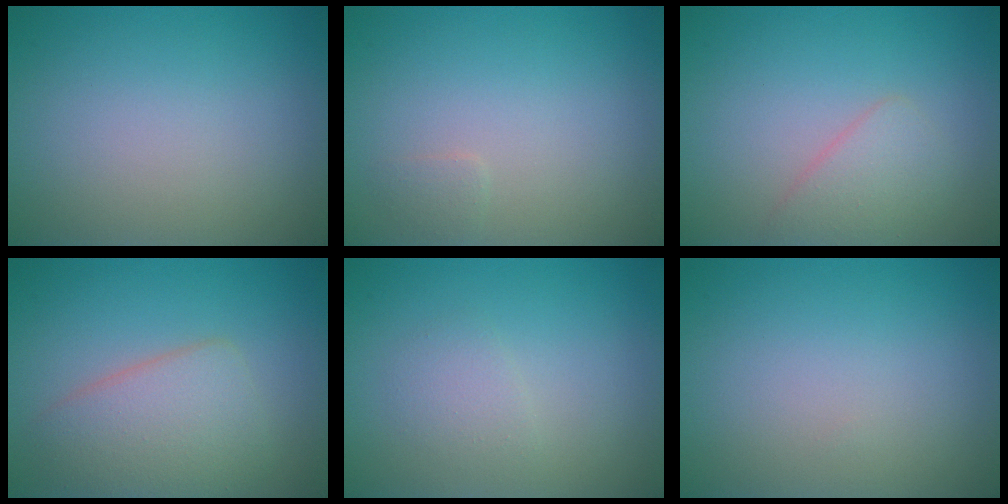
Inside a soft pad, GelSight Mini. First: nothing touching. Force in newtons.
{"total": 0.7, "press": 0.7, "slide": 0.0}
{"total": 2.1, "press": 2.1, "slide": 0.1}
{"total": 4.6, "press": 4.6, "slide": 0.3}
{"total": 1.4, "press": 1.4, "slide": 0.1}
{"total": 0.0}